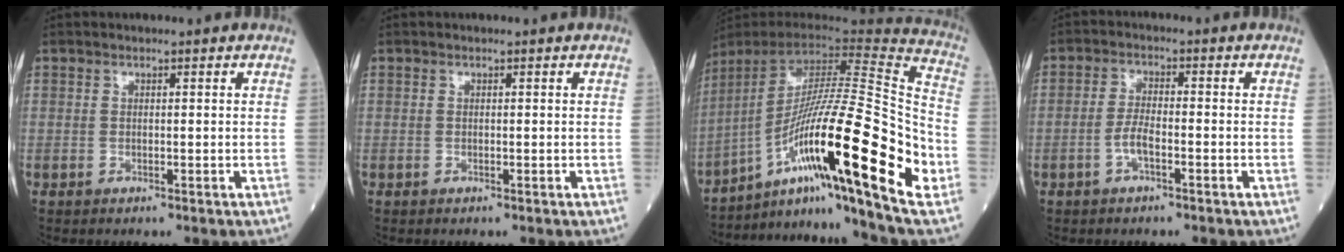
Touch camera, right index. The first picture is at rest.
{"total": 0.0}
{"total": 27.9, "force": [-9.7, 0.9, 26.2], "torque": [-0.412, -0.017, -0.168]}
{"total": 3.2, "force": [-1.5, 0.8, 2.7], "torque": [-0.058, 0.005, -0.029]}